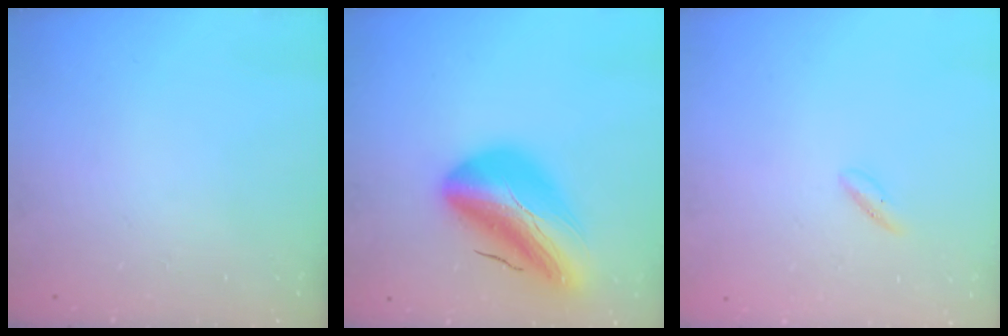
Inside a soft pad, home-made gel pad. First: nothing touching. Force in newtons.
{"total": 21.8, "press": 21.0, "slide": 5.8}
{"total": 1.5, "press": 1.2, "slide": 0.9}